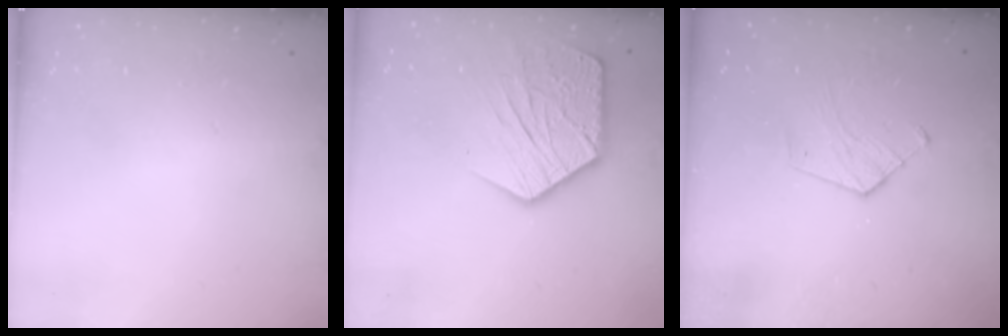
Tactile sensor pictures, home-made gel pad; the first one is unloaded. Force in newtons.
{"total": 15.2, "press": 15.2, "slide": 1.1}
{"total": 7.2, "press": 7.2, "slide": 0.5}